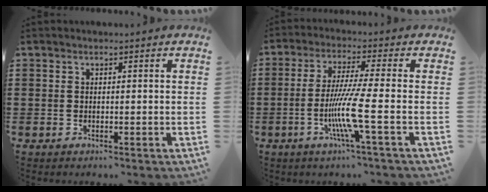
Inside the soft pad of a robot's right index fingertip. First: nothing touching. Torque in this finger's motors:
{"motor_torque": [2.14, 0.00, 0.44, 0.17]}